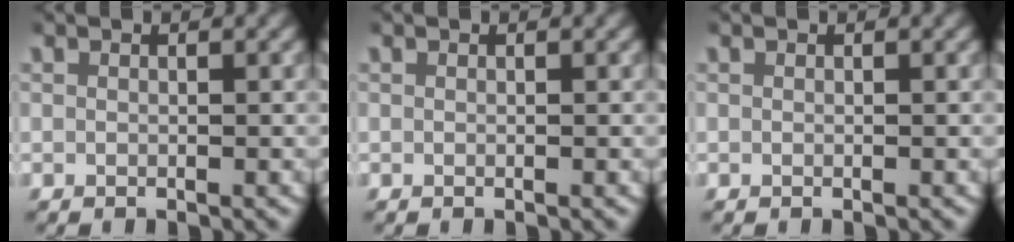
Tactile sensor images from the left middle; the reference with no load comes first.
{"total": 0.0}
{"total": 0.0}